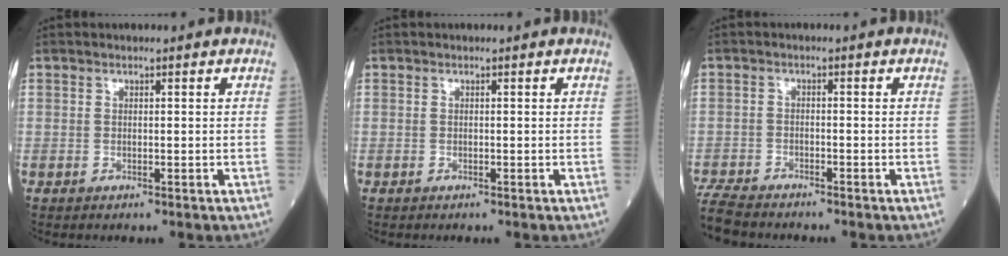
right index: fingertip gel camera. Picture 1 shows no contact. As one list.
[{"total": 0.0}, {"total": 5.3, "force": [-5.1, 1.2, 1.2], "torque": [-0.024, -0.020, -0.098]}]